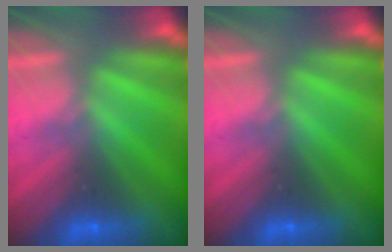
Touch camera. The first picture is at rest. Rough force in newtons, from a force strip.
{"total": 0.0}